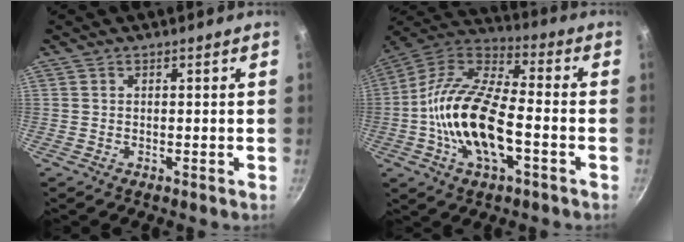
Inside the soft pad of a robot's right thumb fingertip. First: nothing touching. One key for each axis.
{"total": 19.3, "fx": -4.2, "fy": 8.7, "fz": 16.7, "tx": -0.312, "ty": 0.039, "tz": -0.096}